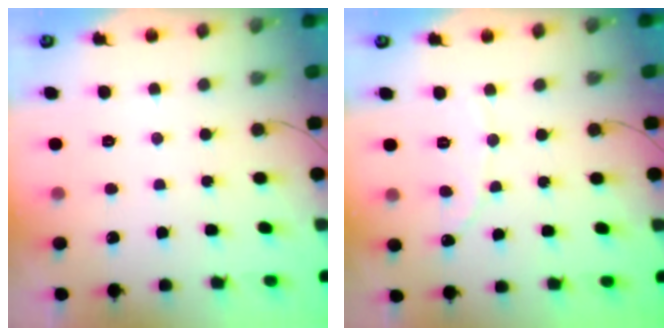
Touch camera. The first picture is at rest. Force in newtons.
{"total": 2.5, "press": 2.5, "slide": 0.1}